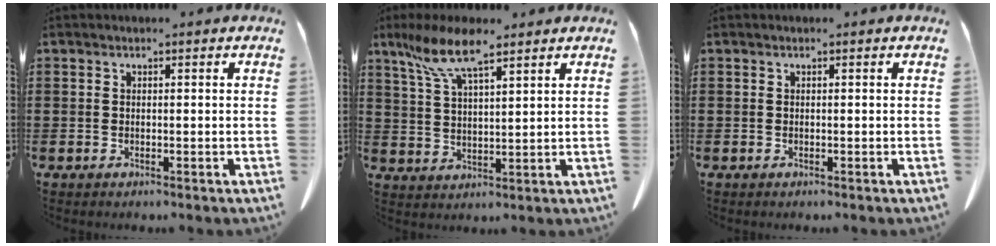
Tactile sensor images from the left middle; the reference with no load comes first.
{"total": 8.5, "force": [5.9, 2.2, 5.7], "torque": [-0.134, -0.011, 0.105]}
{"total": 0.0}